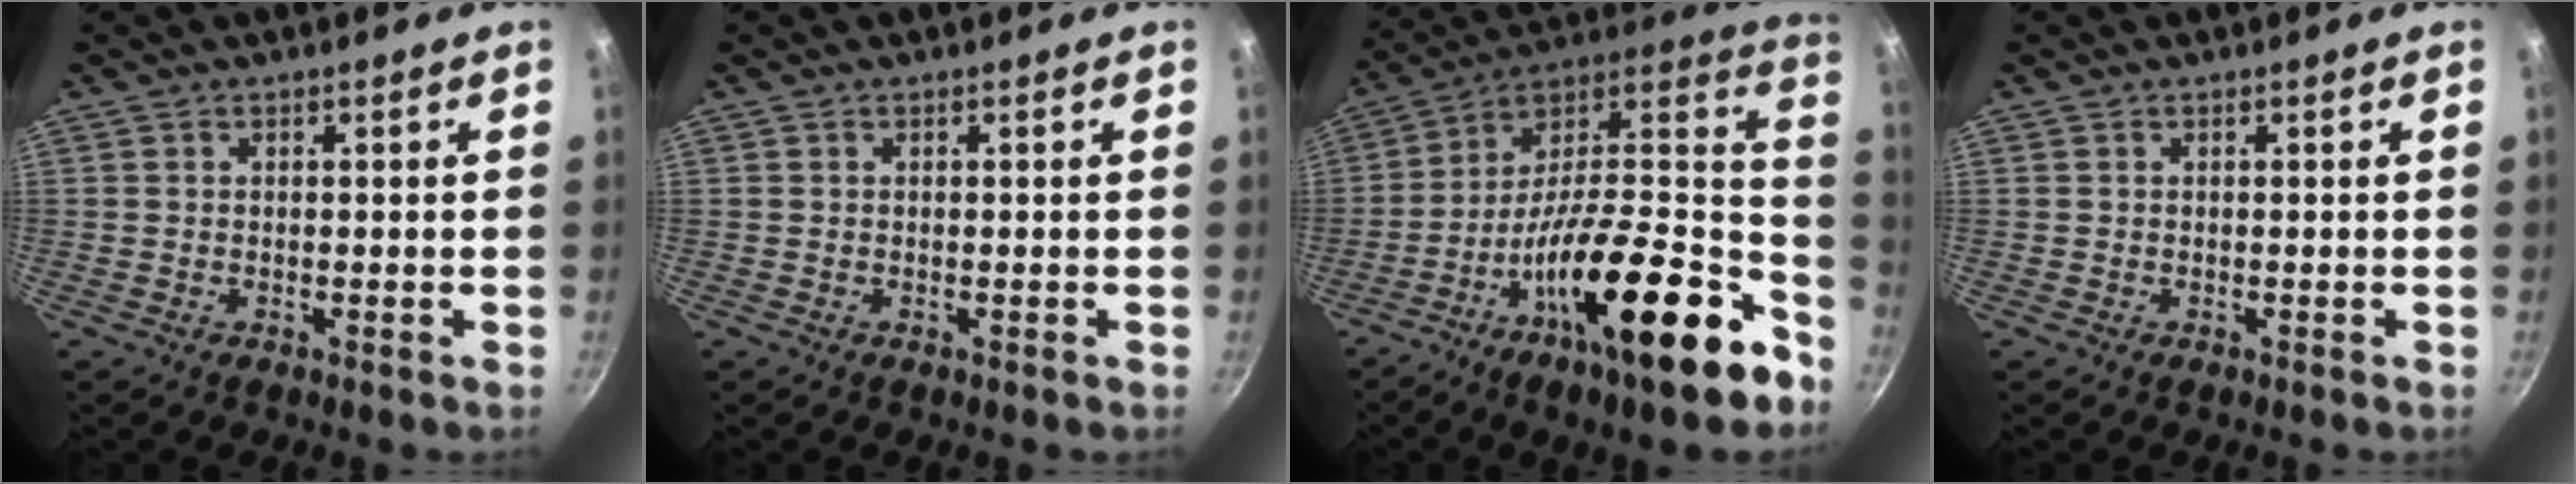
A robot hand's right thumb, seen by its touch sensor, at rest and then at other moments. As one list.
[{"total": 0.0}, {"total": 29.2, "force": [-11.9, 9.8, 24.8], "torque": [-0.337, 0.064, -0.204]}, {"total": 0.0}]